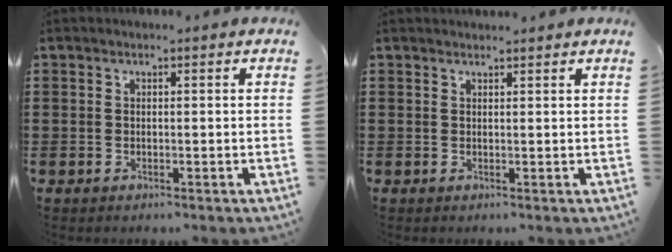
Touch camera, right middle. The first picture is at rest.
{"total": 1.0, "force": [1.0, -0.1, 0.1], "torque": [-0.003, -0.002, 0.020]}